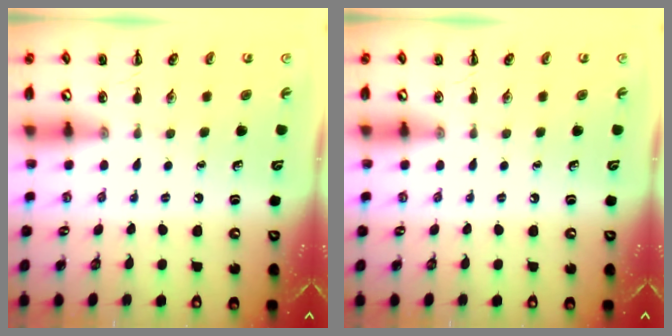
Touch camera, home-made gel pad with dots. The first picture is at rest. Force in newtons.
{"total": 0.0}